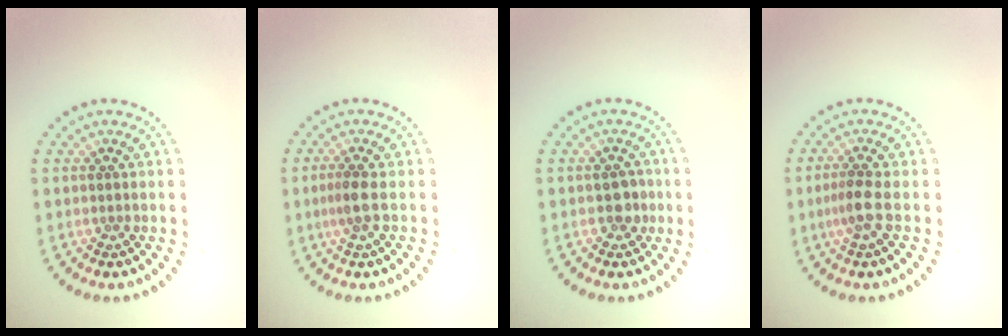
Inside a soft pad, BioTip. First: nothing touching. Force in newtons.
{"total": 1.8, "press": 1.5, "slide": 1.0}
{"total": 1.8, "press": 1.7, "slide": 0.4}
{"total": 1.9, "press": 1.6, "slide": 1.1}